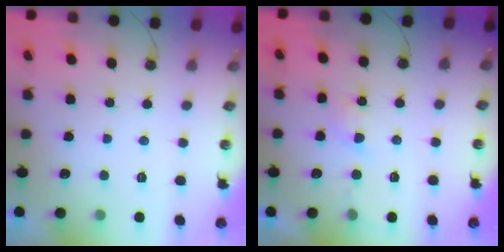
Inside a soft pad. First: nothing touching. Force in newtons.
{"total": 3.5, "press": 3.4, "slide": 0.5}